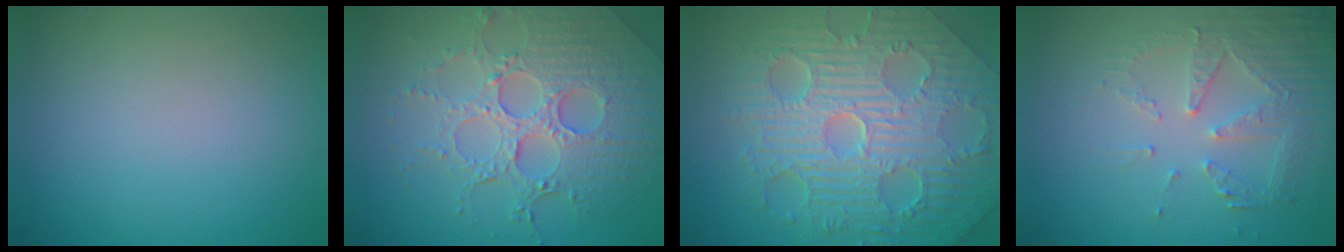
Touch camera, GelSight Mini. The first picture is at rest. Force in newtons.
{"total": 6.9, "press": 5.3, "slide": 4.4}
{"total": 11.5, "press": 7.5, "slide": 8.7}
{"total": 5.3, "press": 3.7, "slide": 3.8}